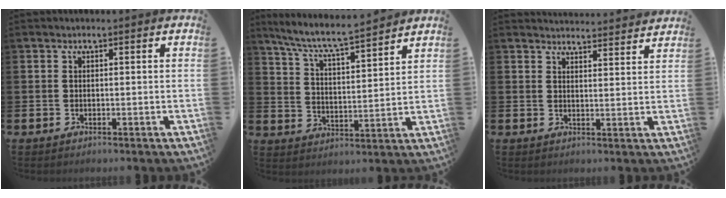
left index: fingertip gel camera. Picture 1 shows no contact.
{"total": 7.4, "force": [6.9, 0.2, 2.7], "torque": [-0.081, -0.048, 0.118]}
{"total": 3.7, "force": [3.7, 0.0, -0.1], "torque": [-0.002, -0.027, 0.066]}